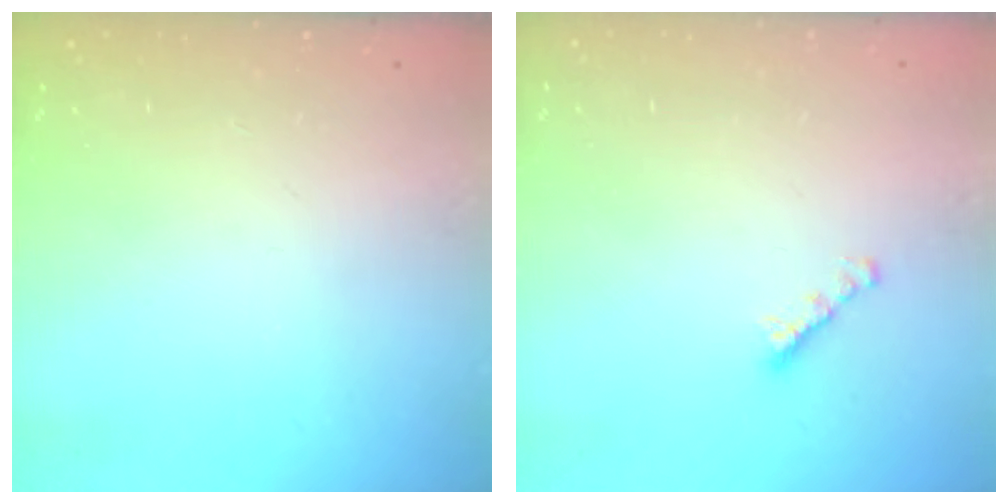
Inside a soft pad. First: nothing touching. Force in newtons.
{"total": 2.7, "press": 2.6, "slide": 0.7}